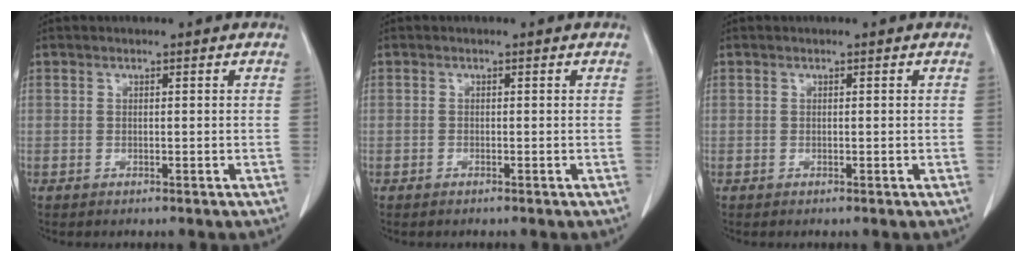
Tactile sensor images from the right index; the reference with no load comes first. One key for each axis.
{"total": 0.0}
{"total": 0.0}